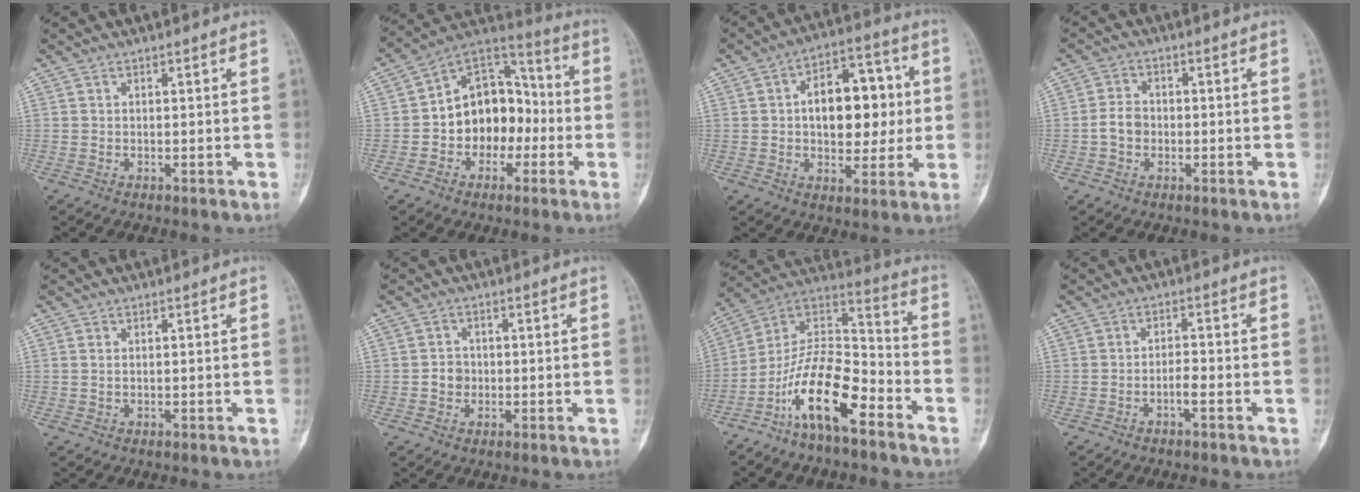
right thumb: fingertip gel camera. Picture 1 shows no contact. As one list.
[{"total": 15.8, "force": [-2.4, 11.7, 10.4], "torque": [-0.107, 0.051, -0.046]}, {"total": 15.9, "force": [1.5, 9.8, 12.5], "torque": [-0.136, 0.021, 0.020]}, {"total": 3.9, "force": [-0.8, 3.1, 2.3], "torque": [-0.036, 0.014, -0.021]}, {"total": 0.8, "force": [0.2, 0.5, 0.6], "torque": [-0.017, 0.004, 0.007]}, {"total": 2.8, "force": [-0.5, 2.6, 1.1], "torque": [-0.004, 0.007, -0.011]}, {"total": 16.3, "force": [-9.3, 6.2, 11.8], "torque": [-0.207, 0.087, -0.174]}, {"total": 2.6, "force": [-1.5, 0.8, 2.0], "torque": [-0.033, 0.019, -0.028]}]